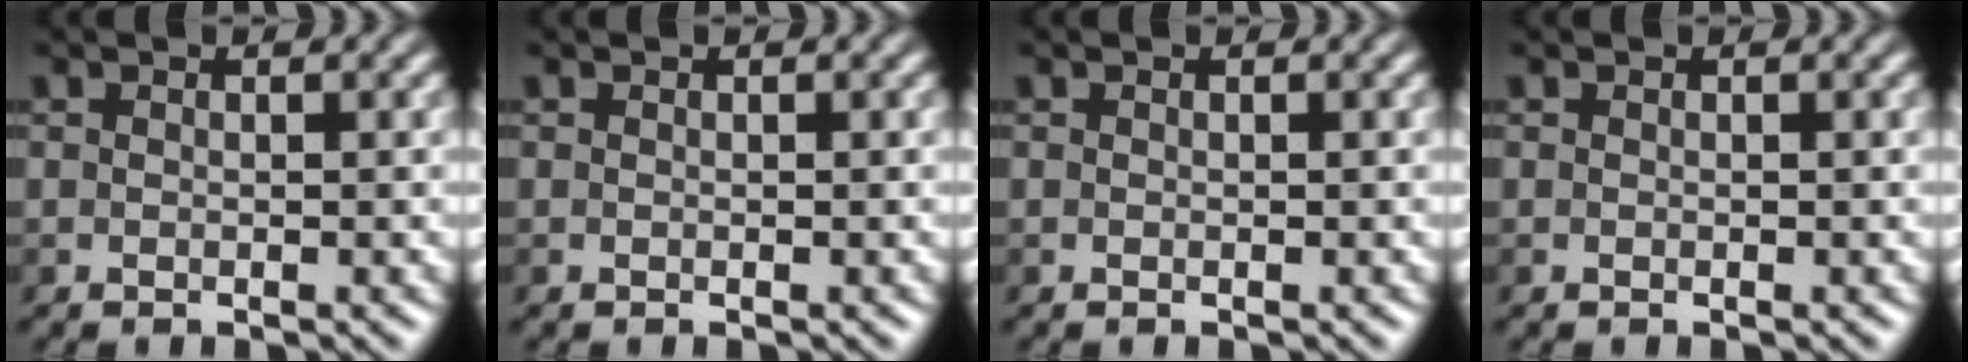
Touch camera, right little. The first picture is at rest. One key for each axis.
{"total": 0.0}
{"total": 0.0}
{"total": 0.0}